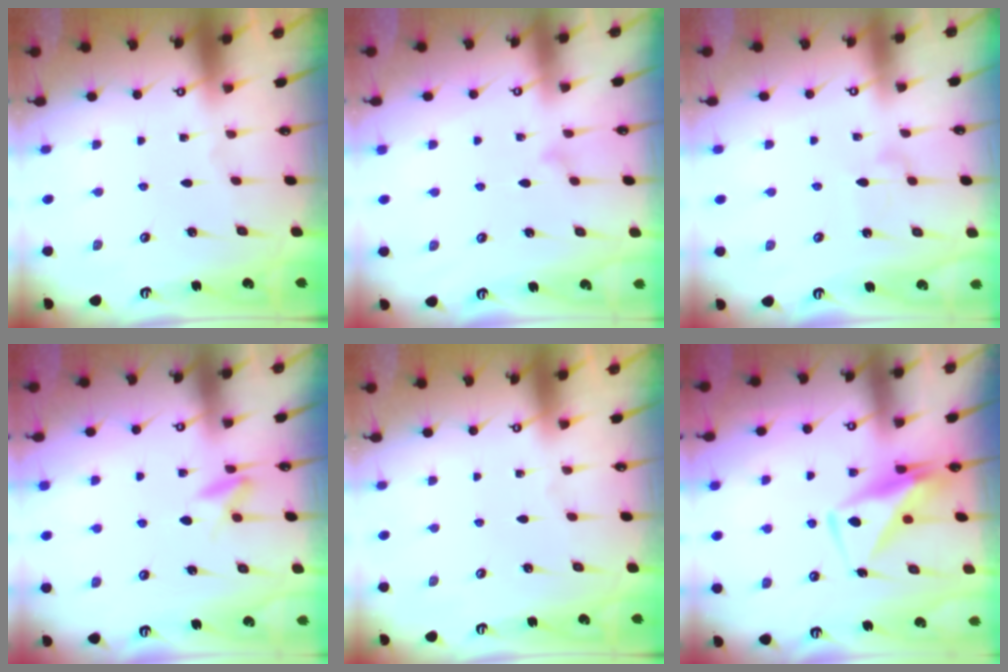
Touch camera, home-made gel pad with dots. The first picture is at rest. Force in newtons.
{"total": 7.1, "press": 7.1, "slide": 0.3}
{"total": 4.6, "press": 4.6, "slide": 0.4}
{"total": 6.0, "press": 5.7, "slide": 1.7}
{"total": 0.0}
{"total": 10.0, "press": 10.0, "slide": 1.2}